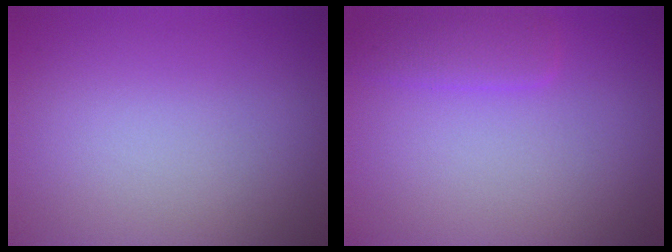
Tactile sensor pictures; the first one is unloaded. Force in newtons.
{"total": 1.8, "press": 1.8, "slide": 0.0}